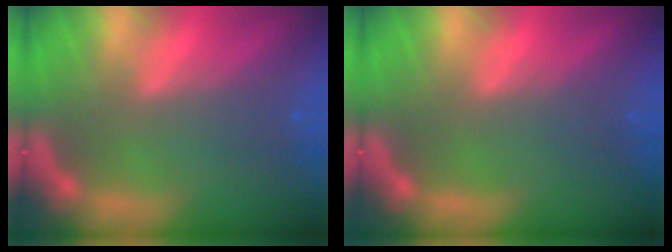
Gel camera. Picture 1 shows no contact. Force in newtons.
{"total": 0.0}